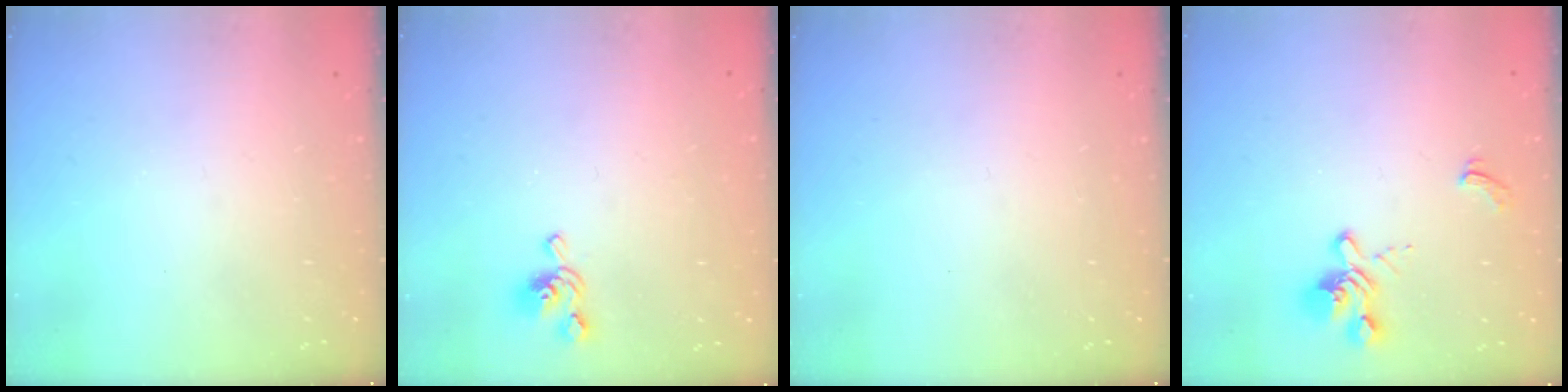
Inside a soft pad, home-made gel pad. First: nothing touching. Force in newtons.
{"total": 2.8, "press": 2.6, "slide": 0.8}
{"total": 0.0}
{"total": 2.6, "press": 2.3, "slide": 1.3}